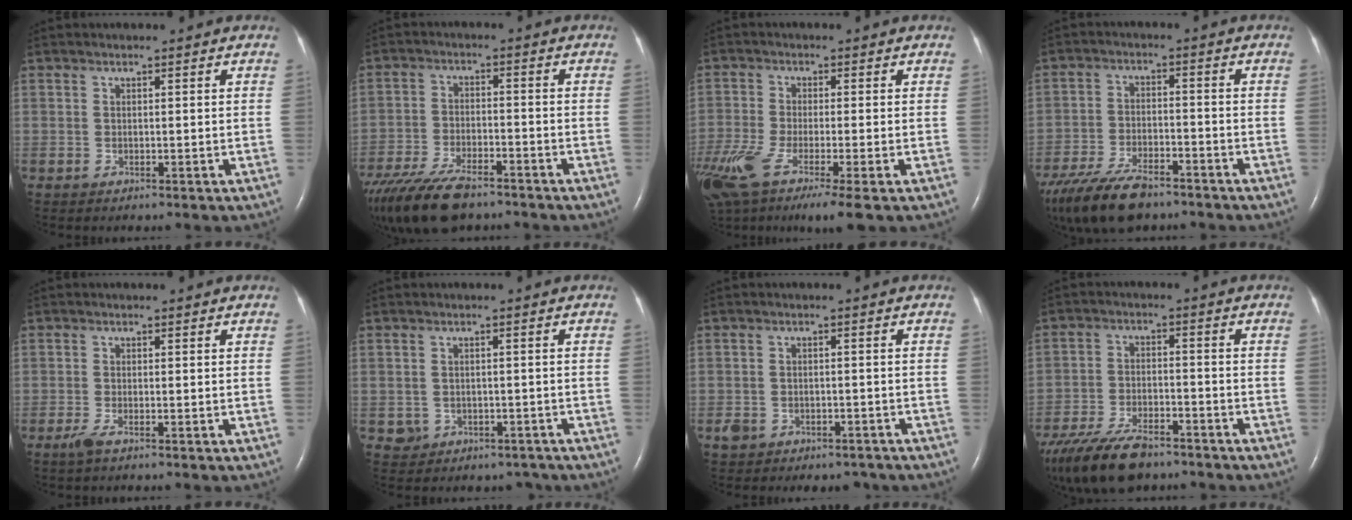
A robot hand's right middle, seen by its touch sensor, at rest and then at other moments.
{"total": 14.7, "force": [-11.5, 4.6, 8.0], "torque": [-0.174, -0.030, -0.194]}
{"total": 13.7, "force": [-8.1, 2.1, 10.8], "torque": [-0.241, -0.042, -0.145]}
{"total": 13.4, "force": [-10.3, 4.5, 7.3], "torque": [-0.152, -0.024, -0.177]}
{"total": 1.7, "force": [-1.1, 0.3, 1.3], "torque": [-0.037, -0.005, -0.025]}
{"total": 4.4, "force": [-2.5, 3.6, 0.7], "torque": [-0.011, 0.016, -0.026]}
{"total": 4.7, "force": [-3.4, 3.1, 1.1], "torque": [-0.022, 0.015, -0.042]}
{"total": 14.4, "force": [-11.1, 5.1, 7.6], "torque": [-0.166, -0.024, -0.189]}